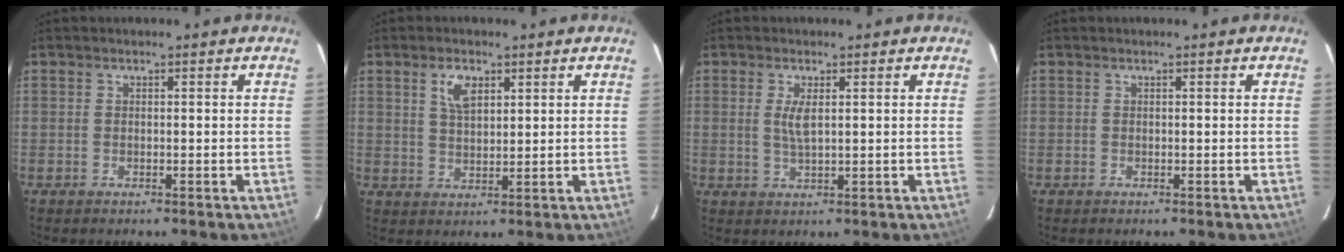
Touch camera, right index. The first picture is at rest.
{"total": 4.7, "force": [2.3, 2.3, 3.3], "torque": [-0.060, 0.007, 0.045]}
{"total": 3.2, "force": [0.7, 0.9, 3.0], "torque": [-0.059, -0.004, 0.014]}
{"total": 0.0}